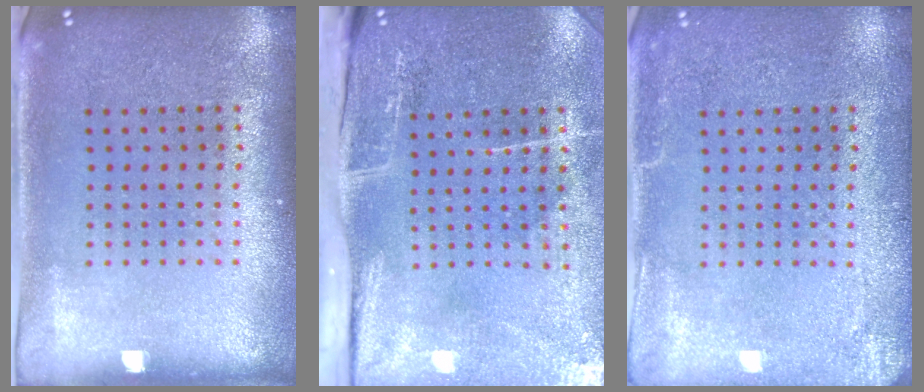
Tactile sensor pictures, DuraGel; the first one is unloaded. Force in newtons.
{"total": 5.0, "press": 3.9, "slide": 3.1}
{"total": 2.6, "press": 2.6, "slide": 0.3}